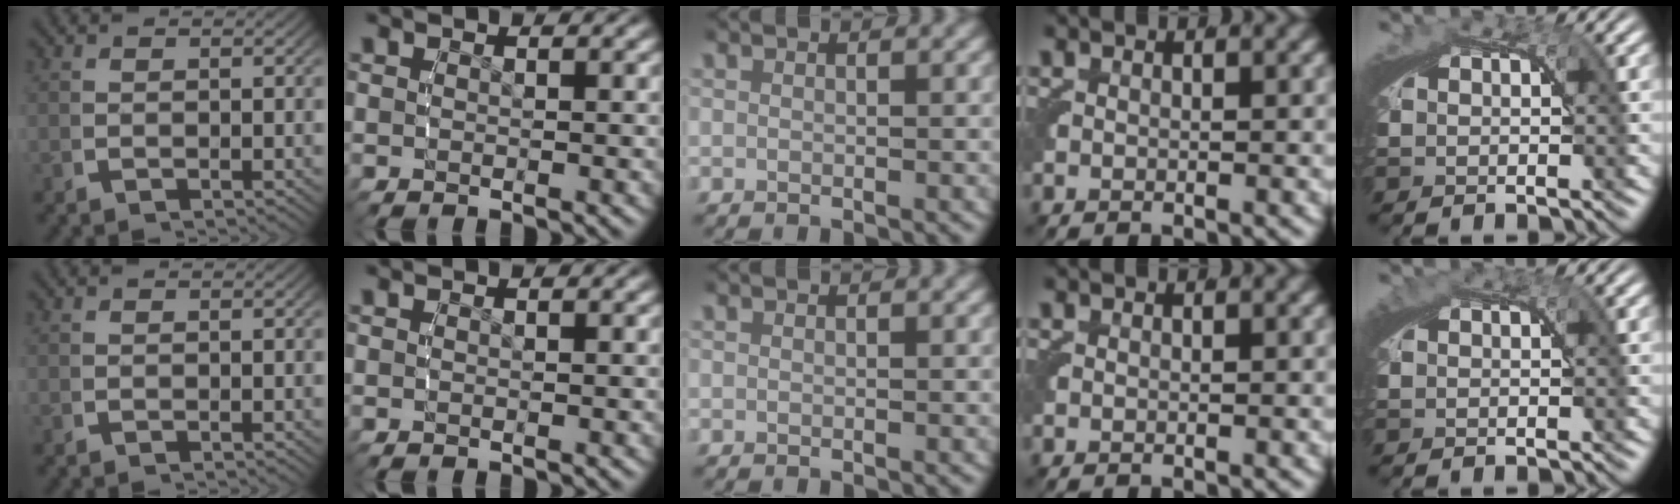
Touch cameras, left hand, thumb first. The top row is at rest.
{}